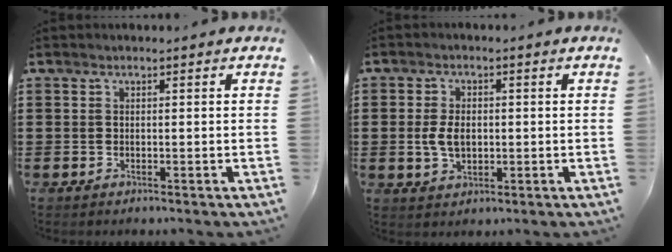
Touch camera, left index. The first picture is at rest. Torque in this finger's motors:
{"motor_torque": [0.81, 0.69, 0.56, 0.07]}